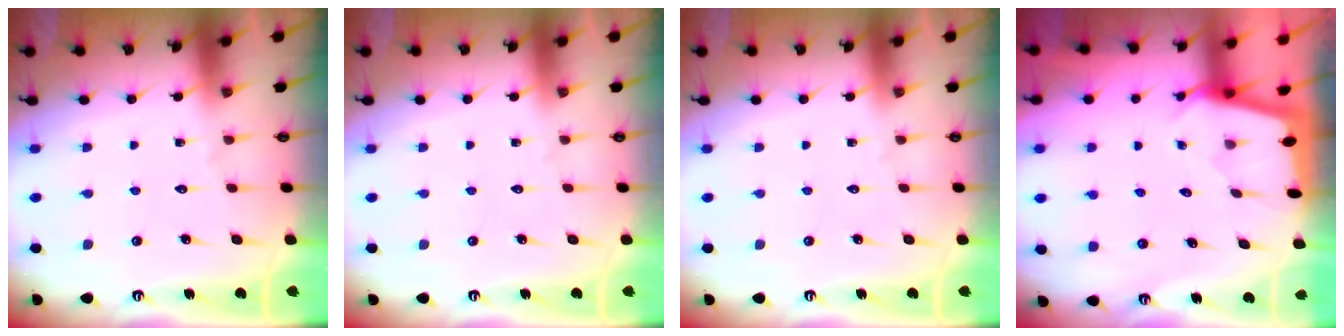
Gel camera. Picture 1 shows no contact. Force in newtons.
{"total": 0.0}
{"total": 0.0}
{"total": 1.9, "press": 1.9, "slide": 0.1}